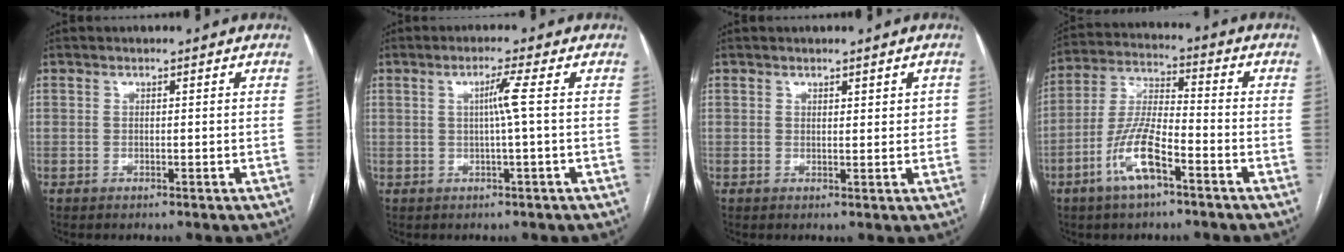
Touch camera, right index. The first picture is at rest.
{"total": 3.0, "force": [0.2, -1.0, 2.8], "torque": [-0.052, 0.002, 0.005]}
{"total": 1.9, "force": [0.7, 1.0, 1.4], "torque": [-0.016, 0.003, 0.010]}
{"total": 10.1, "force": [-5.1, 2.3, 8.4], "torque": [-0.182, 0.001, -0.097]}